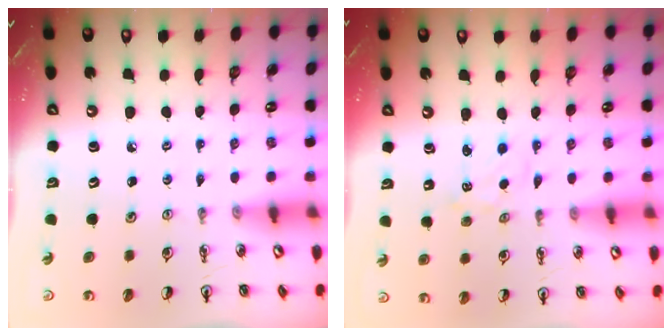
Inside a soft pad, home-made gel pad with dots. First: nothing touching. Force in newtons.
{"total": 2.3, "press": 2.3, "slide": 0.4}